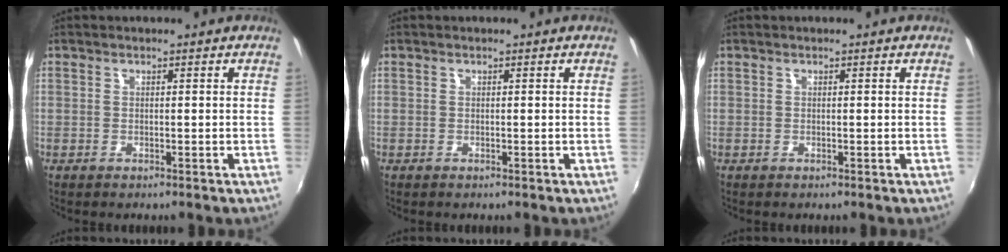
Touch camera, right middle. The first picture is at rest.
{"total": 0.0}
{"total": 0.0}